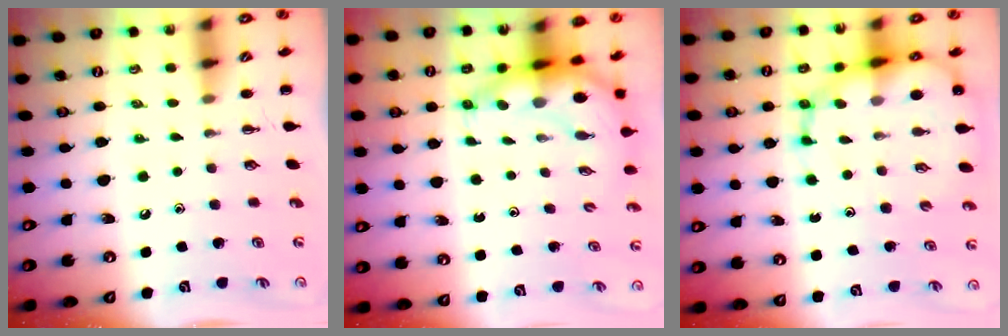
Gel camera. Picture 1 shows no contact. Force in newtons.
{"total": 6.9, "press": 6.8, "slide": 1.2}
{"total": 14.1, "press": 13.6, "slide": 3.5}